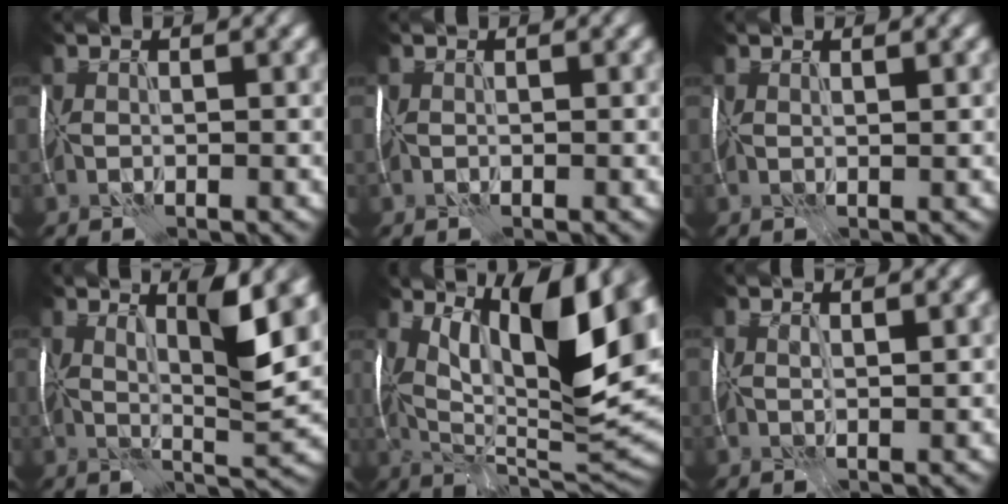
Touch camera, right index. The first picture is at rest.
{"total": 0.0}
{"total": 0.9, "force": [0.7, 0.2, 0.5], "torque": [-0.007, -0.001, 0.016]}
{"total": 6.2, "force": [2.9, 0.8, 5.4], "torque": [-0.079, -0.003, 0.051]}
{"total": 13.0, "force": [5.0, 3.8, 11.4], "torque": [-0.179, -0.003, 0.090]}
{"total": 1.4, "force": [0.8, 0.4, 1.1], "torque": [-0.017, -0.001, 0.018]}